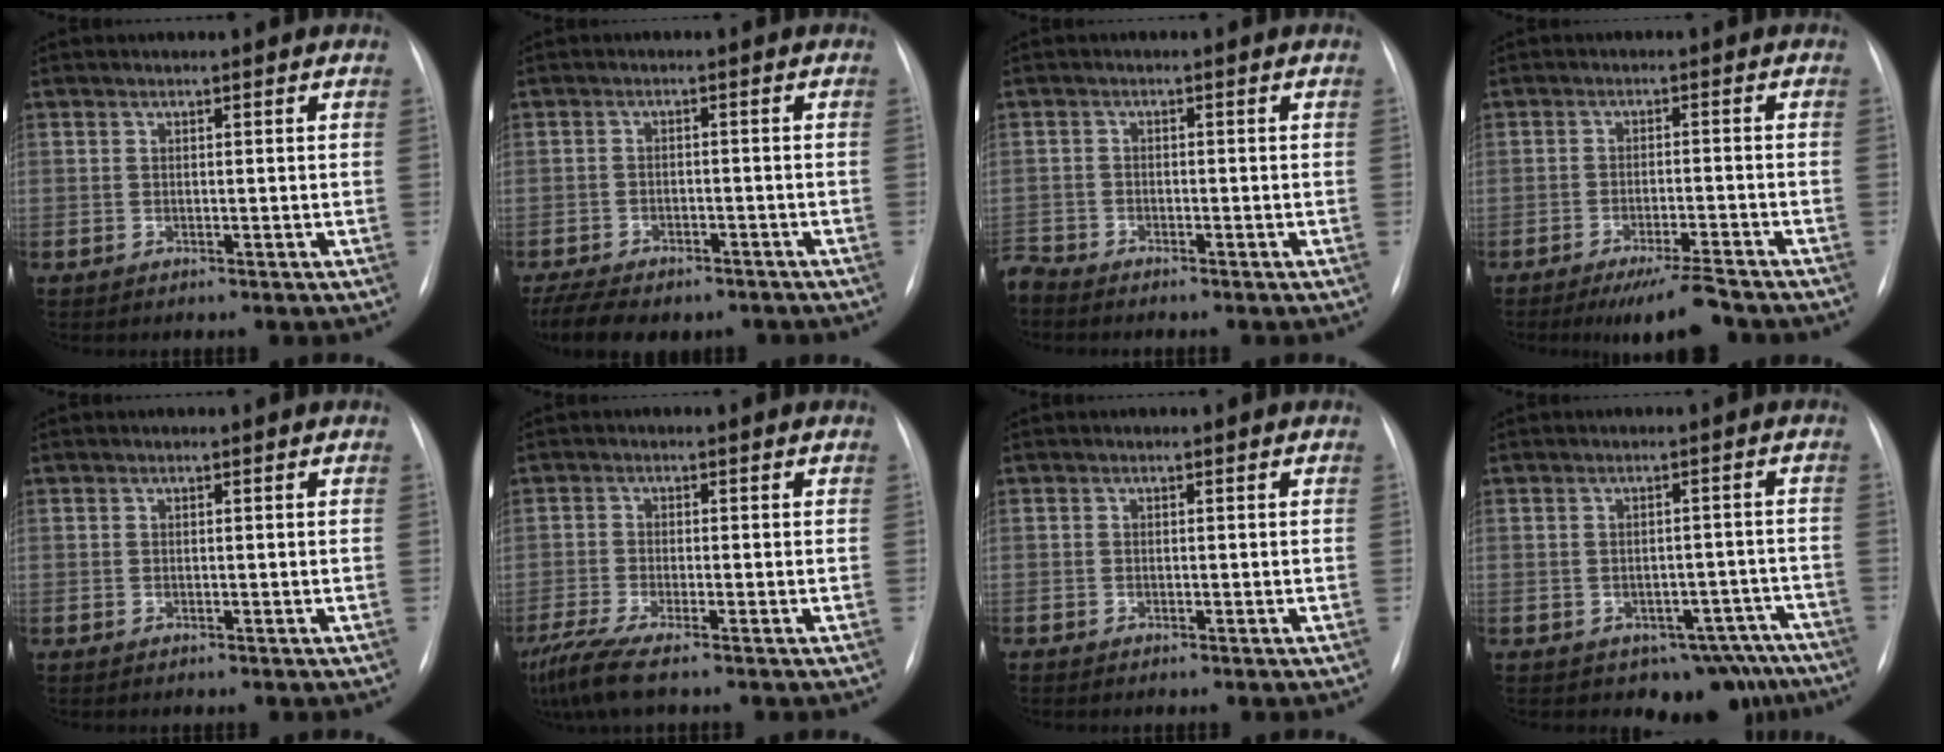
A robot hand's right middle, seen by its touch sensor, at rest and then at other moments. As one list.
[{"total": 12.8, "force": [-9.8, 5.6, 5.9], "torque": [-0.121, -0.001, -0.135]}, {"total": 2.5, "force": [-2.5, 0.2, 0.1], "torque": [0.001, -0.012, -0.047]}, {"total": 6.8, "force": [-5.7, 0.2, 3.7], "torque": [-0.051, -0.017, -0.093]}, {"total": 0.0}, {"total": 6.2, "force": [-4.7, 0.3, 4.2], "torque": [-0.085, -0.021, -0.086]}, {"total": 0.0}, {"total": 9.5, "force": [-7.5, 5.5, 1.7], "torque": [0.014, 0.029, -0.086]}]